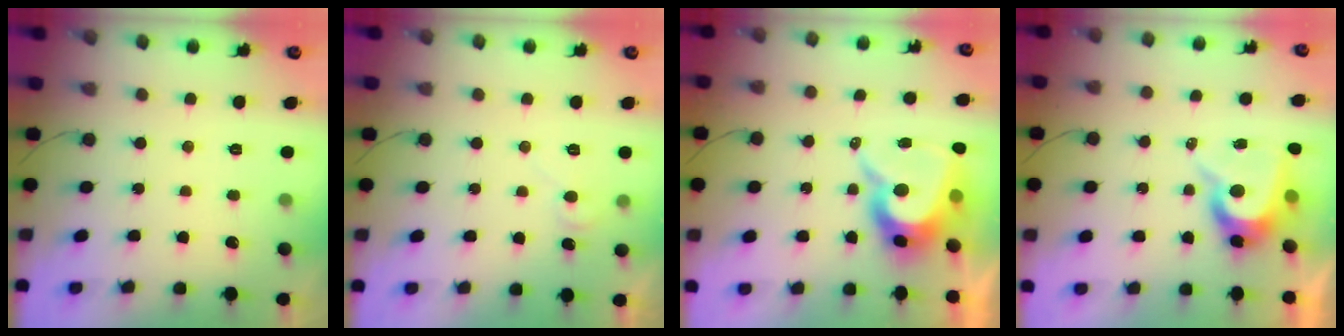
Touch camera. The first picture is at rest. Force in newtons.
{"total": 5.2, "press": 5.2, "slide": 0.5}
{"total": 12.5, "press": 12.5, "slide": 1.0}
{"total": 9.2, "press": 9.2, "slide": 0.7}